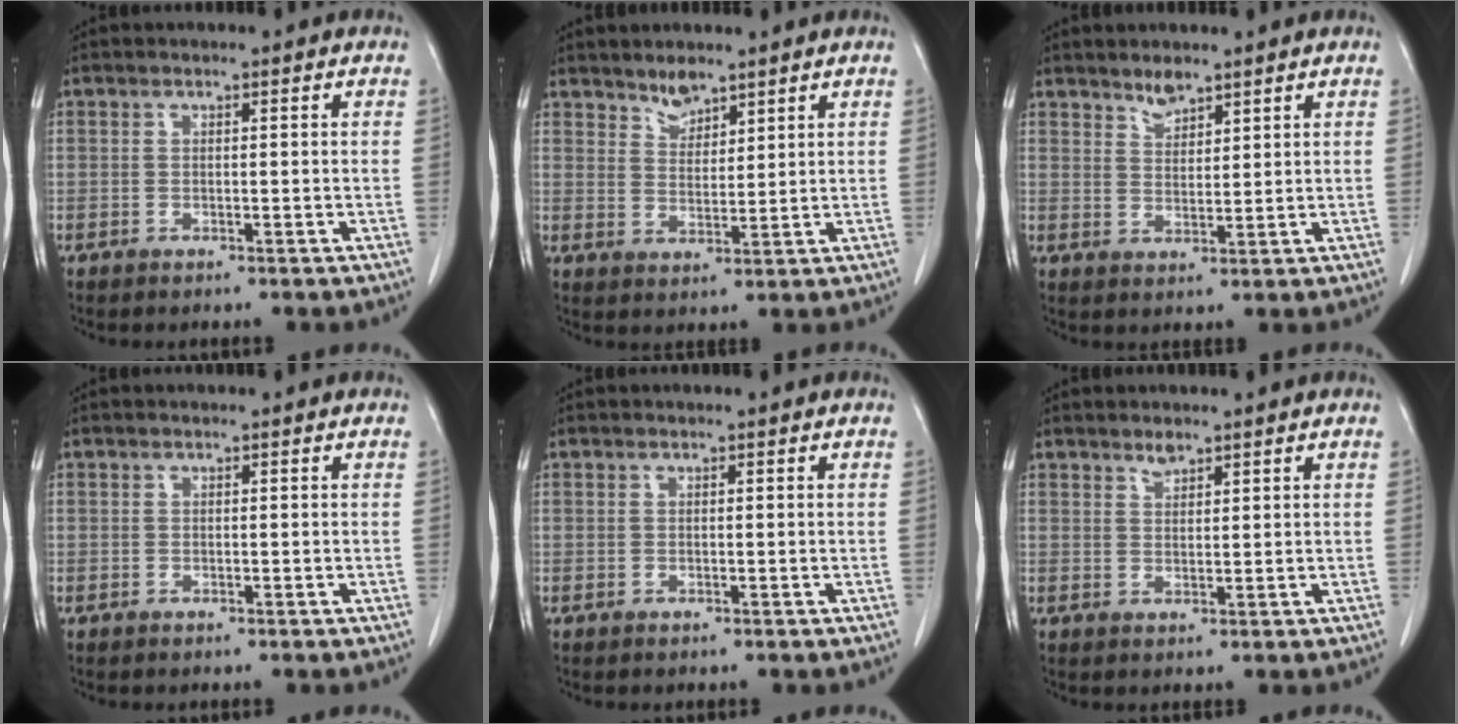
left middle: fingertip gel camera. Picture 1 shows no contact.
{"total": 3.5, "force": [3.0, 1.3, 1.2], "torque": [-0.022, -0.002, 0.058]}
{"total": 2.9, "force": [2.6, 0.9, 1.0], "torque": [-0.020, -0.004, 0.048]}
{"total": 0.0}
{"total": 0.0}
{"total": 1.6, "force": [1.4, 0.5, 0.6], "torque": [-0.013, -0.003, 0.026]}